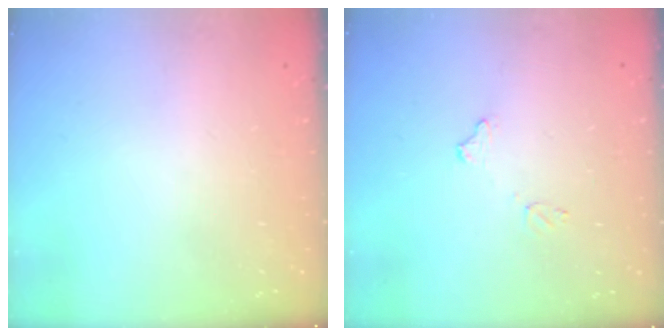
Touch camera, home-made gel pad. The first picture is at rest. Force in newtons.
{"total": 7.8, "press": 7.8, "slide": 0.4}